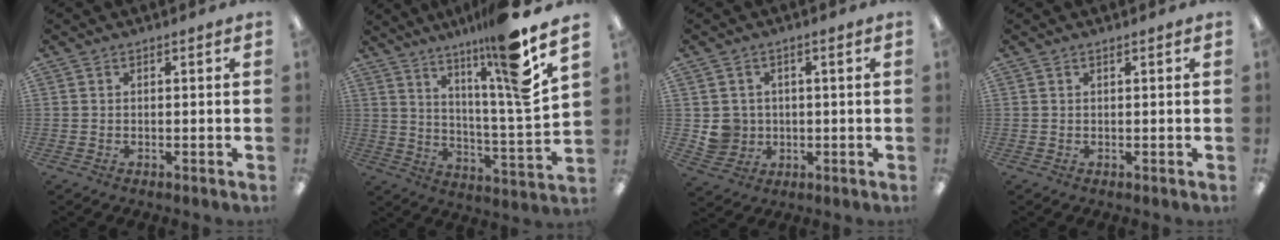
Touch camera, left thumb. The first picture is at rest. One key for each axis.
{"total": 15.8, "fx": 11.5, "fy": -0.1, "fz": 10.8, "tx": -0.177, "ty": -0.076, "tz": 0.170}
{"total": 5.1, "fx": 0.4, "fy": 5.1, "fz": 0.8, "tx": -0.013, "ty": 0.005, "tz": 0.012}
{"total": 0.0}